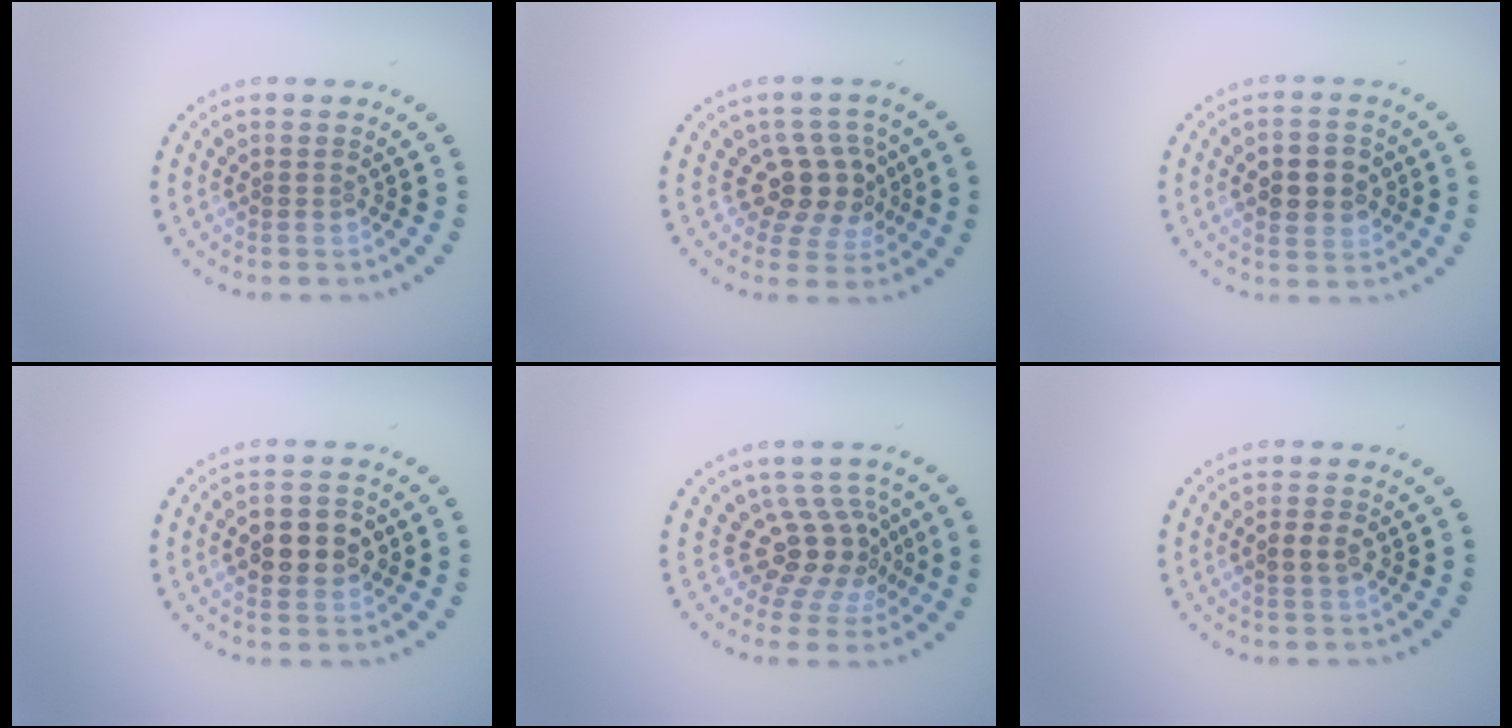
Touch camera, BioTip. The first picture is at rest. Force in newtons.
{"total": 3.9, "press": 3.5, "slide": 1.9}
{"total": 3.9, "press": 3.9, "slide": 0.2}
{"total": 4.5, "press": 4.5, "slide": 0.3}
{"total": 4.1, "press": 2.9, "slide": 3.0}
{"total": 1.8, "press": 1.8, "slide": 0.2}